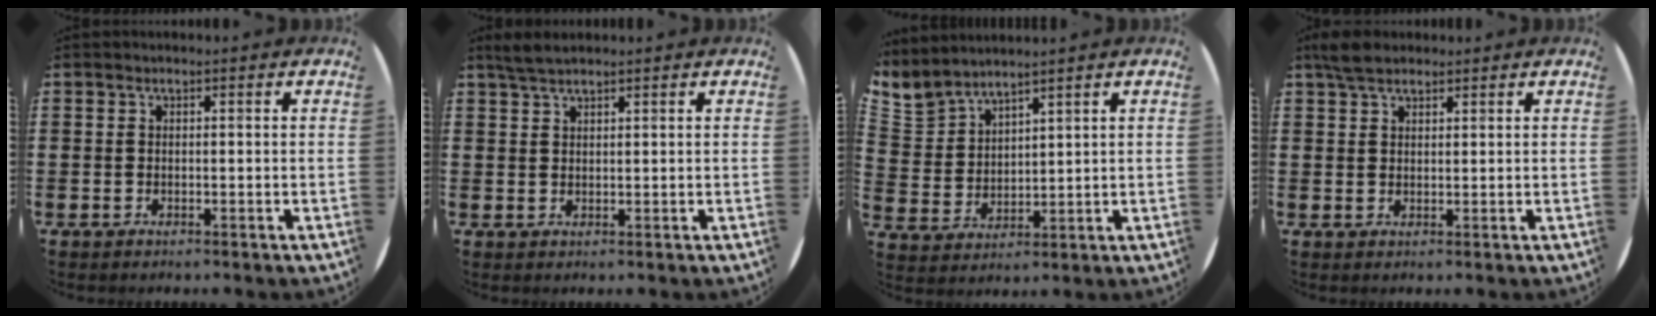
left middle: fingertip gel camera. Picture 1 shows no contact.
{"total": 2.4, "force": [2.2, 0.6, 1.0], "torque": [-0.022, 0.006, 0.040]}
{"total": 4.0, "force": [3.9, 0.8, -0.3], "torque": [-0.007, -0.022, 0.074]}
{"total": 3.4, "force": [2.9, 1.4, 1.1], "torque": [-0.019, 0.004, 0.053]}